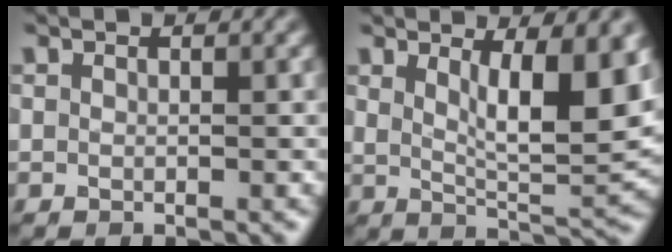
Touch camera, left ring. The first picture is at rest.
{"total": 7.4, "force": [2.5, 2.2, 6.6], "torque": [-0.102, -0.017, 0.048]}